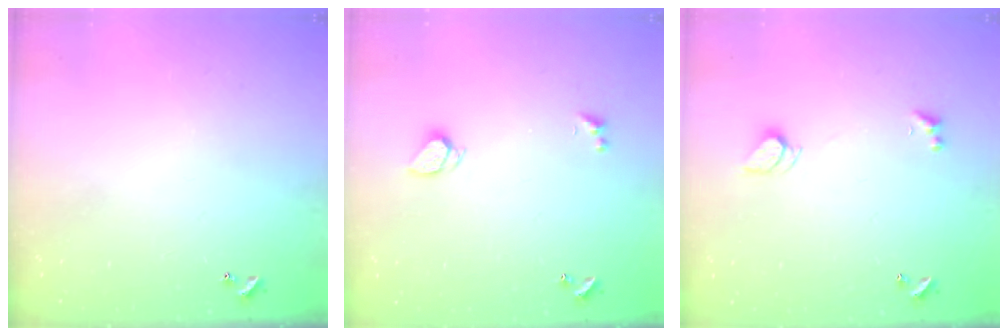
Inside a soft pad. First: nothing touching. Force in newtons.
{"total": 1.9, "press": 1.8, "slide": 0.4}
{"total": 2.5, "press": 2.4, "slide": 0.6}